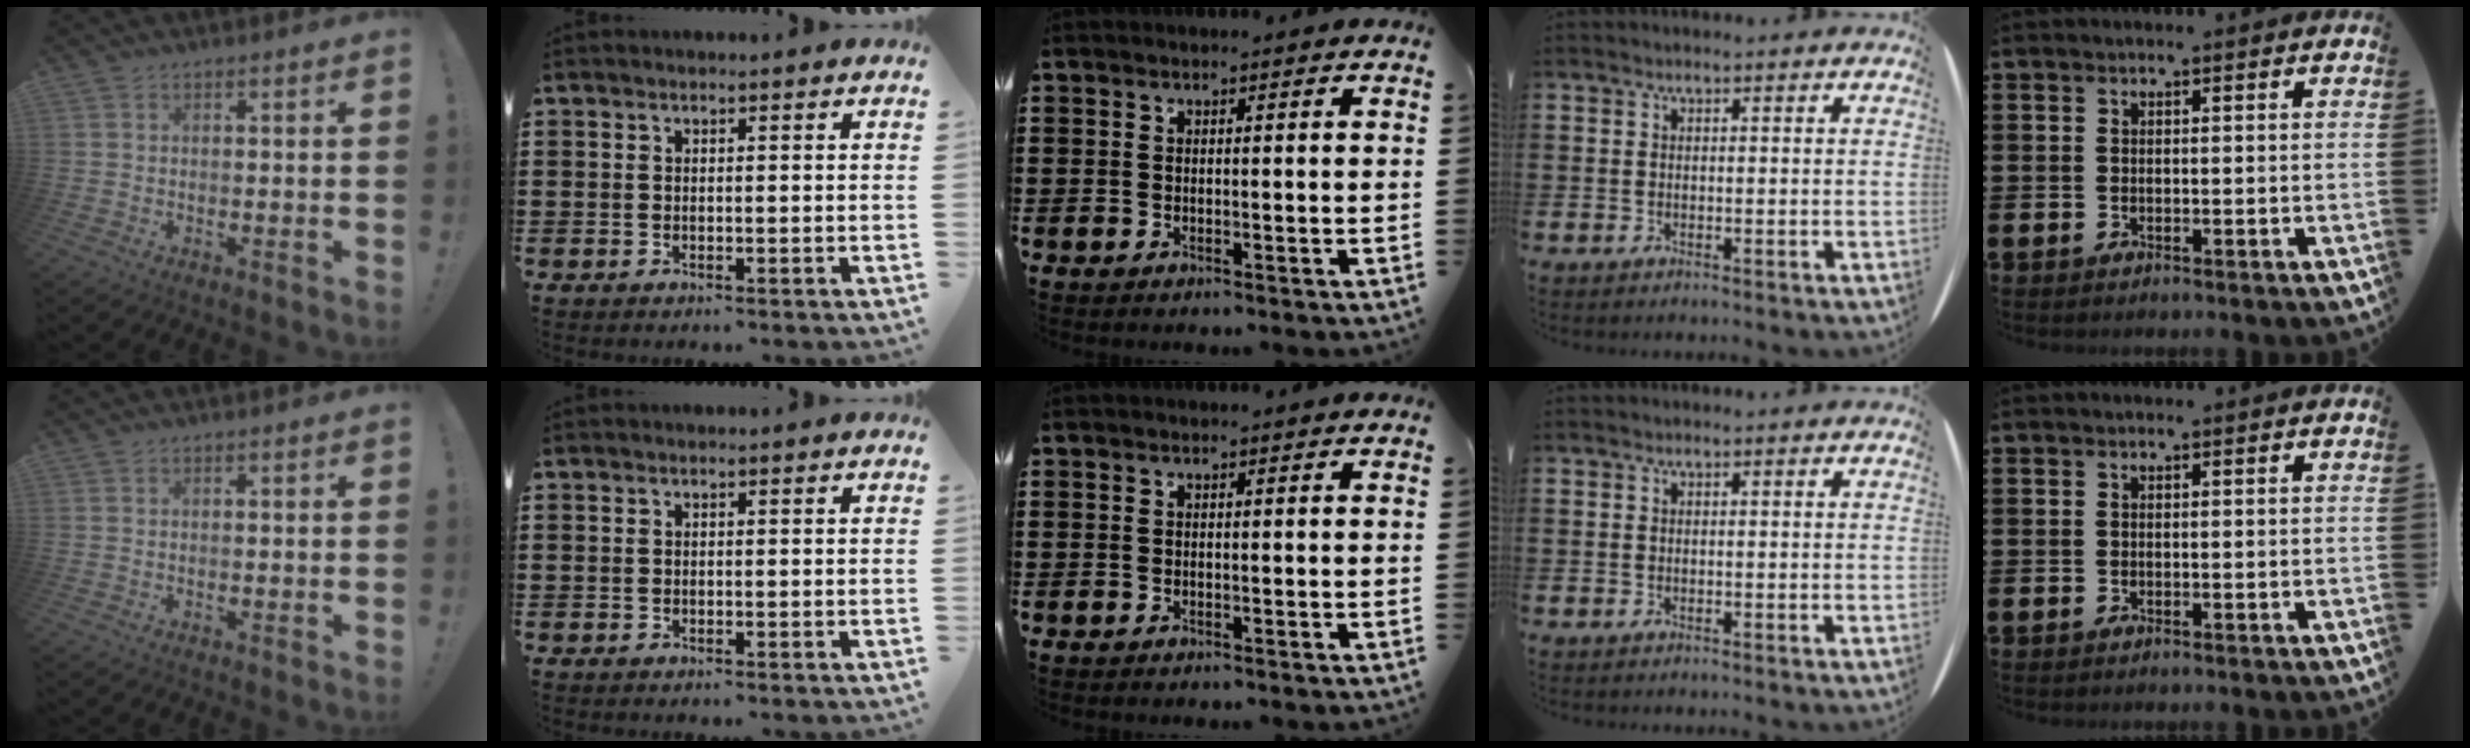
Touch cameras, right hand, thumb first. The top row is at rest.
{}